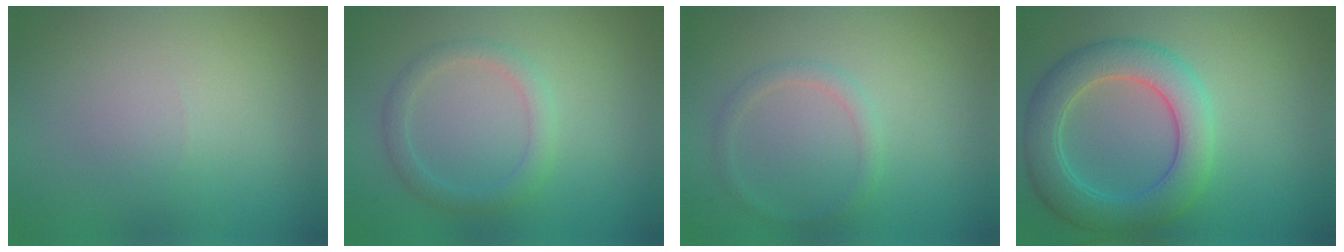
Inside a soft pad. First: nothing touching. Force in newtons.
{"total": 2.1, "press": 2.1, "slide": 0.1}
{"total": 1.3, "press": 1.3, "slide": 0.0}
{"total": 6.1, "press": 6.1, "slide": 0.2}